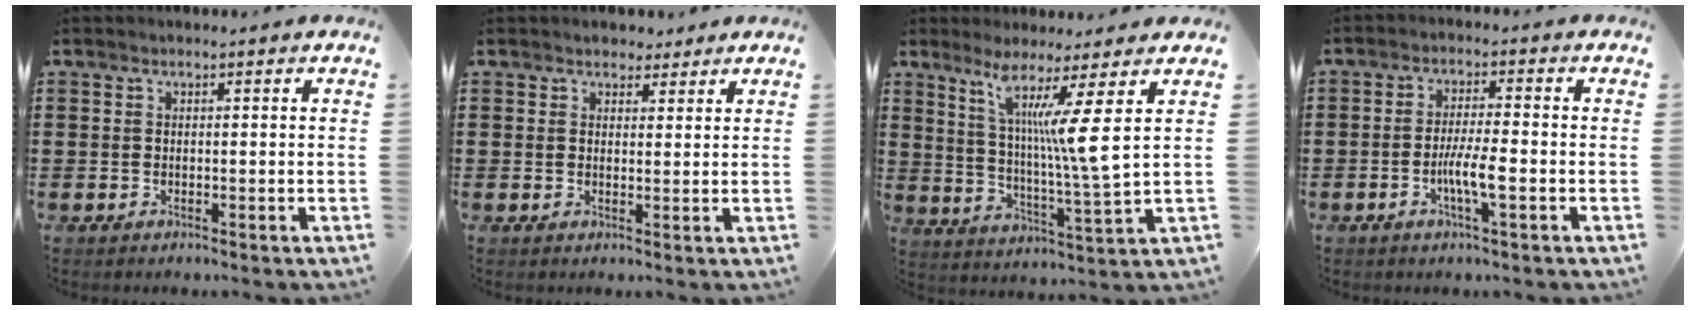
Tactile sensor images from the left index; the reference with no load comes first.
{"total": 2.3, "force": [2.0, 1.2, 0.0], "torque": [0.001, 0.003, 0.034]}
{"total": 10.3, "force": [5.6, -1.4, 8.5], "torque": [-0.162, -0.039, 0.082]}
{"total": 5.0, "force": [-1.6, 0.7, 4.7], "torque": [-0.094, -0.002, -0.034]}